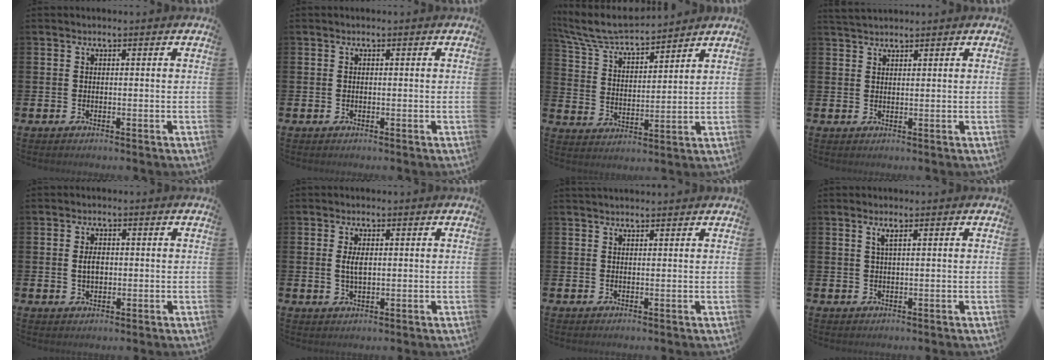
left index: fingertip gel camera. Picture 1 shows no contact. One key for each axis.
{"total": 0.0}
{"total": 7.1, "fx": 6.6, "fy": 1.0, "fz": 2.2, "tx": -0.076, "ty": -0.041, "tz": 0.116}
{"total": 2.0, "fx": 1.9, "fy": 0.4, "fz": 0.2, "tx": 0.000, "ty": -0.006, "tz": 0.034}
{"total": 2.6, "fx": 0.2, "fy": 1.6, "fz": 2.1, "tx": -0.025, "ty": 0.001, "tz": -0.002}
{"total": 2.8, "fx": 0.6, "fy": 1.2, "fz": 2.4, "tx": -0.042, "ty": 0.003, "tz": 0.006}
{"total": 1.3, "fx": 1.3, "fy": 0.2, "fz": 0.2, "tx": 0.003, "ty": -0.005, "tz": 0.021}
{"total": 1.3, "fx": 0.7, "fy": 0.1, "fz": 1.1, "tx": -0.019, "ty": 0.001, "tz": 0.012}